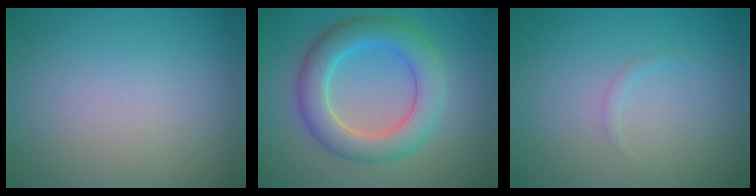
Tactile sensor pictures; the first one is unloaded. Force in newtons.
{"total": 5.9, "press": 5.9, "slide": 0.4}
{"total": 0.5, "press": 0.5, "slide": 0.0}